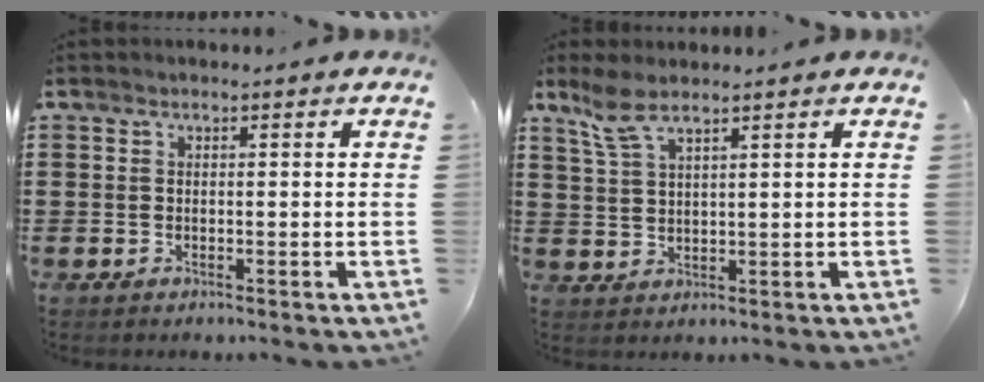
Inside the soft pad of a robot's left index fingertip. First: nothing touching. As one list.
[{"total": 4.4, "force": [3.1, 1.0, 3.0], "torque": [-0.067, 0.003, 0.057]}]